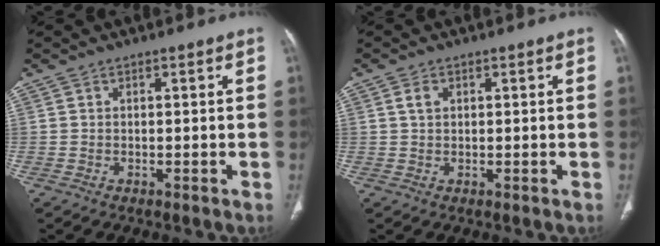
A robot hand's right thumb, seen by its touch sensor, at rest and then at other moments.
{"total": 1.9, "force": [0.6, 1.3, 1.2], "torque": [-0.022, 0.004, 0.012]}